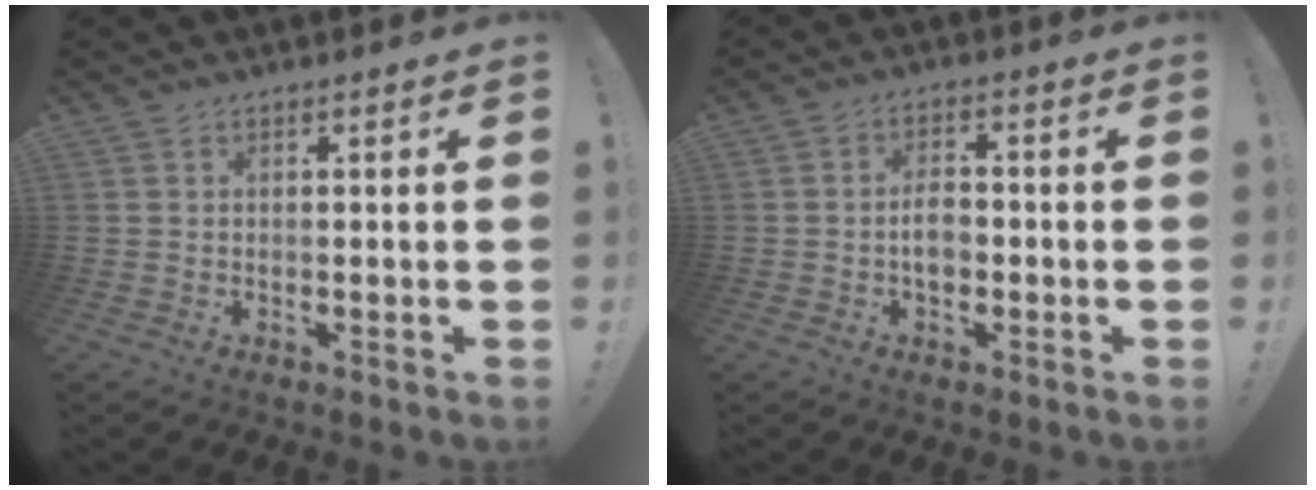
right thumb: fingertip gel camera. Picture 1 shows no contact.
{"total": 5.2, "force": [-1.3, 3.4, 3.8], "torque": [-0.057, 0.001, -0.027]}